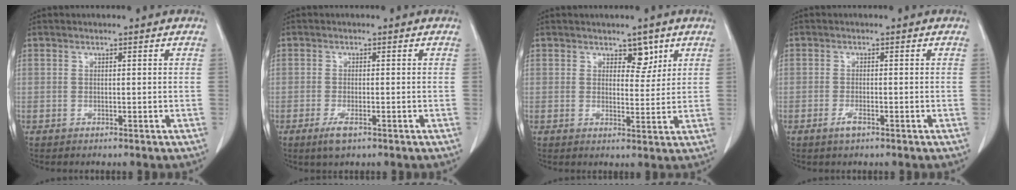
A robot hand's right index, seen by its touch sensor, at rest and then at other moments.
{"total": 2.8, "force": [-1.6, 0.7, 2.2], "torque": [-0.044, -0.004, -0.027]}
{"total": 3.4, "force": [2.1, 1.9, 1.9], "torque": [-0.017, -0.004, 0.033]}
{"total": 1.8, "force": [-1.1, 0.3, 1.3], "torque": [-0.029, -0.002, -0.020]}